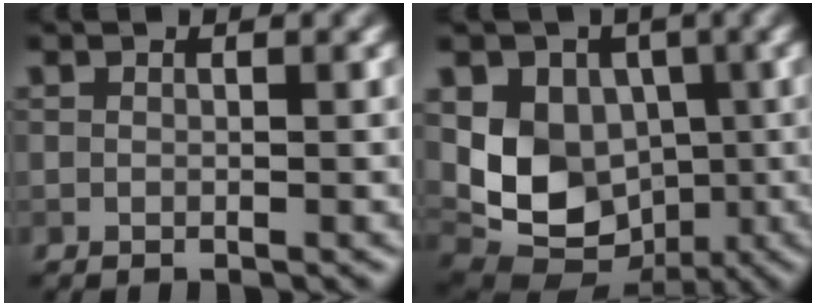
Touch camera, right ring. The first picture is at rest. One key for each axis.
{"total": 9.4, "fx": 0.1, "fy": 7.4, "fz": 5.8, "tx": -0.099, "ty": -0.015, "tz": 0.003}